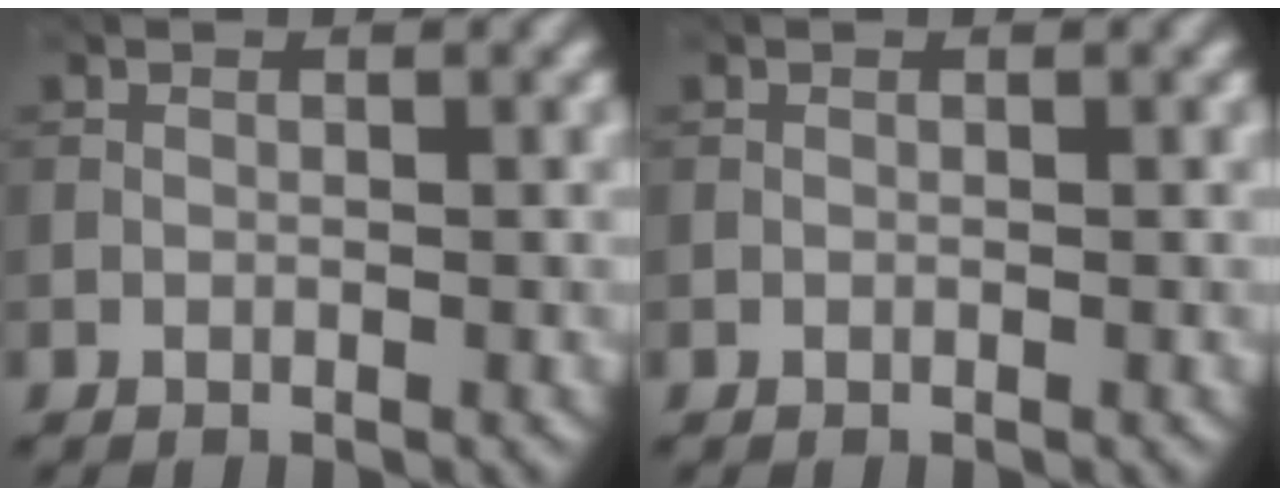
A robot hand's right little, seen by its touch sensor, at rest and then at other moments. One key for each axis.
{"total": 0.0}